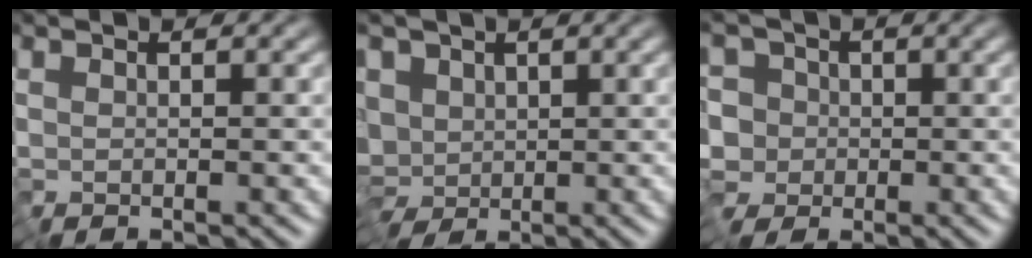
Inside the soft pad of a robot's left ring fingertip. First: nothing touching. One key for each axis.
{"total": 7.4, "fx": -1.4, "fy": 5.7, "fz": 4.6, "tx": -0.061, "ty": -0.014, "tz": -0.026}
{"total": 4.5, "fx": -1.1, "fy": 4.2, "fz": 1.1, "tx": -0.005, "ty": 0.012, "tz": -0.052}